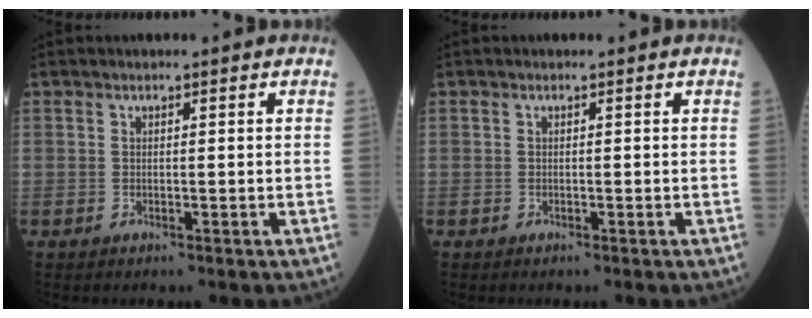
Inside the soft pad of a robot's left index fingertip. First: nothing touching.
{"total": 0.0}